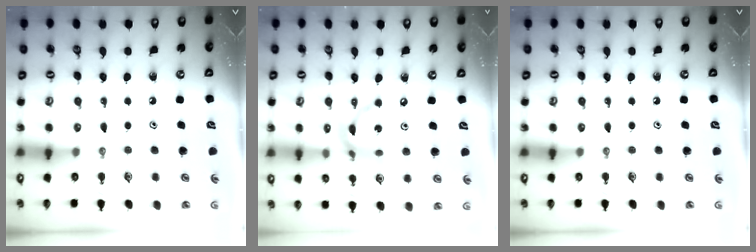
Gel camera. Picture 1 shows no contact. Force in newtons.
{"total": 9.1, "press": 9.1, "slide": 0.3}
{"total": 0.0}